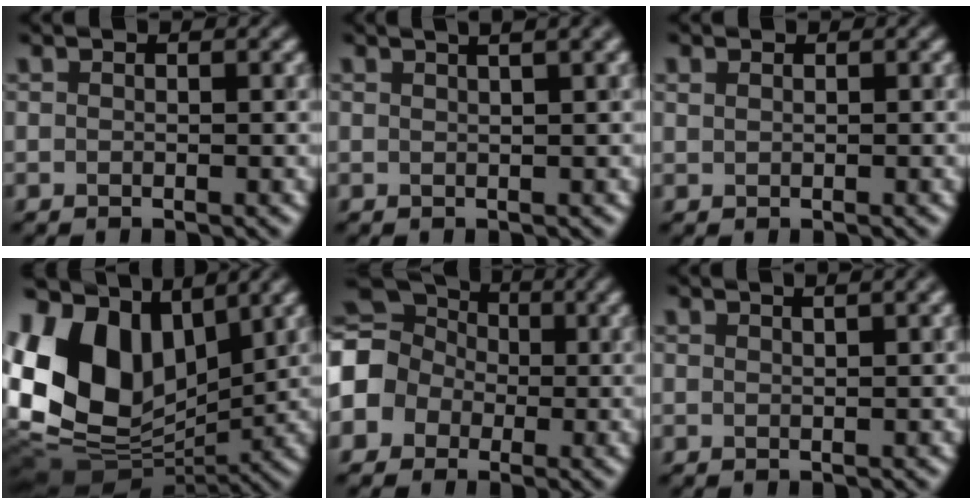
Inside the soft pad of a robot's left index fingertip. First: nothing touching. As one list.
[{"total": 4.8, "force": [2.7, 1.8, 3.5], "torque": [-0.025, 0.037, 0.013]}, {"total": 0.5, "force": [0.4, 0.4, -0.1], "torque": [0.001, 0.000, 0.008]}, {"total": 13.2, "force": [2.5, 8.9, 9.4], "torque": [-0.219, 0.013, 0.034]}, {"total": 11.5, "force": [-1.1, 10.3, 5.0], "torque": [-0.121, 0.012, -0.068]}, {"total": 2.0, "force": [1.2, 0.5, 1.5], "torque": [-0.011, 0.004, 0.014]}]